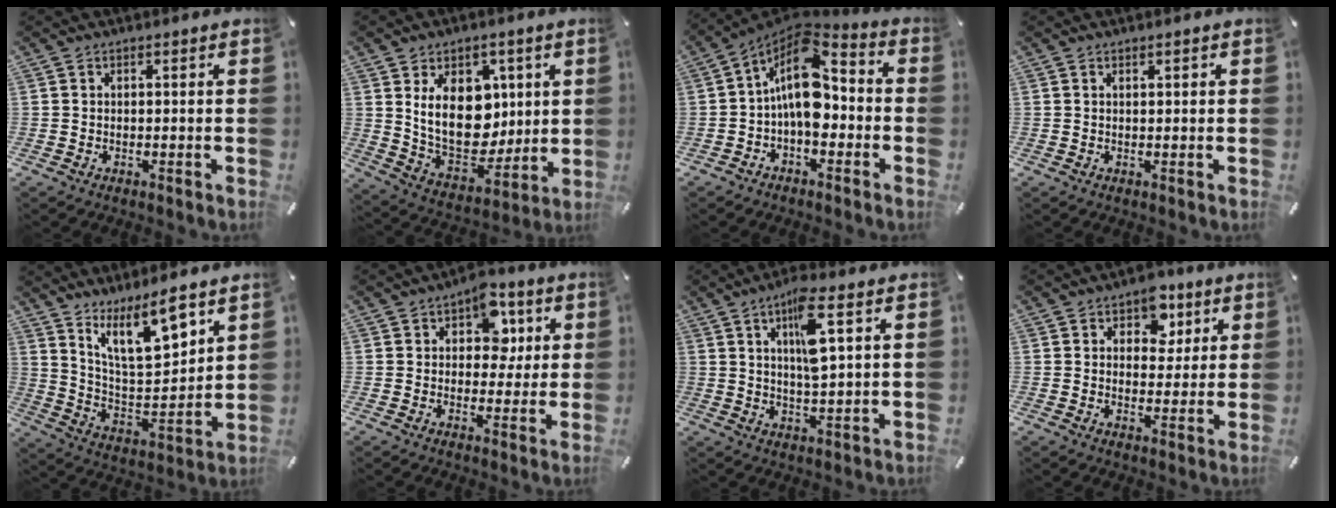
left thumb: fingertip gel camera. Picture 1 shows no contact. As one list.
[{"total": 16.7, "force": [4.0, 12.1, 10.8], "torque": [-0.191, -0.017, 0.079]}, {"total": 14.2, "force": [-0.6, 8.3, 11.5], "torque": [-0.223, -0.012, -0.016]}, {"total": 0.6, "force": [0.3, 0.2, 0.4], "torque": [-0.008, 0.000, 0.006]}, {"total": 13.8, "force": [10.2, 5.0, 7.8], "torque": [-0.132, -0.062, 0.182]}, {"total": 9.2, "force": [2.9, 6.7, 5.7], "torque": [-0.061, -0.004, 0.045]}, {"total": 10.2, "force": [3.9, 2.6, 9.1], "torque": [-0.150, -0.009, 0.058]}, {"total": 8.2, "force": [4.0, 6.2, 3.6], "torque": [-0.027, -0.020, 0.064]}]